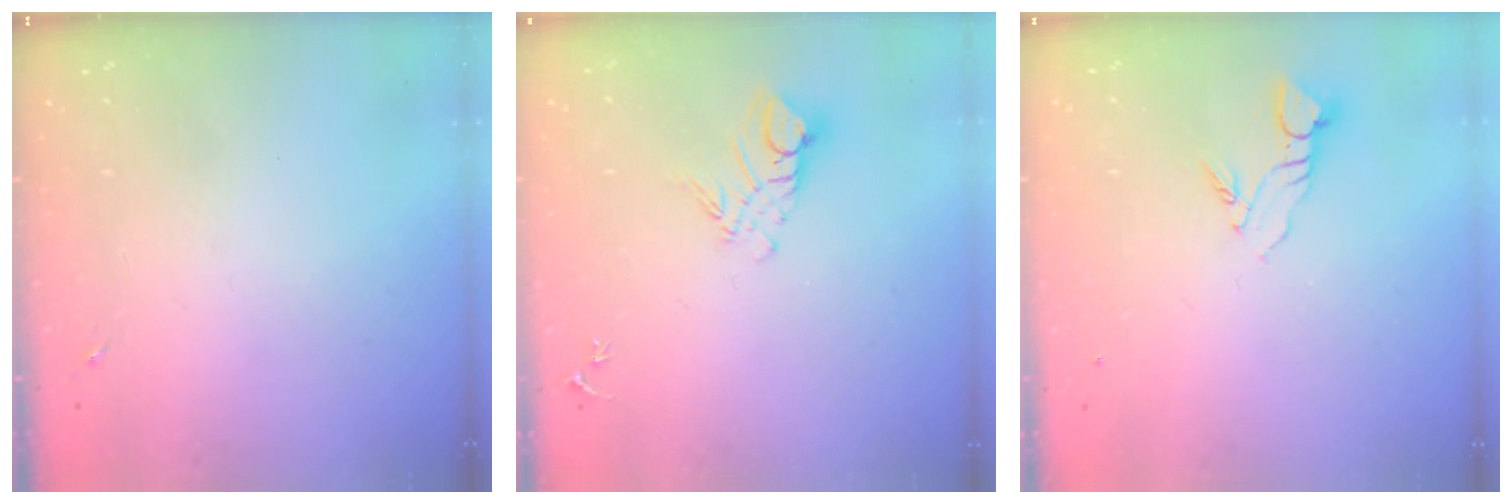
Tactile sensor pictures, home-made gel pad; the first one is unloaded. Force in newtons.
{"total": 9.1, "press": 9.1, "slide": 0.9}
{"total": 4.2, "press": 4.2, "slide": 0.1}